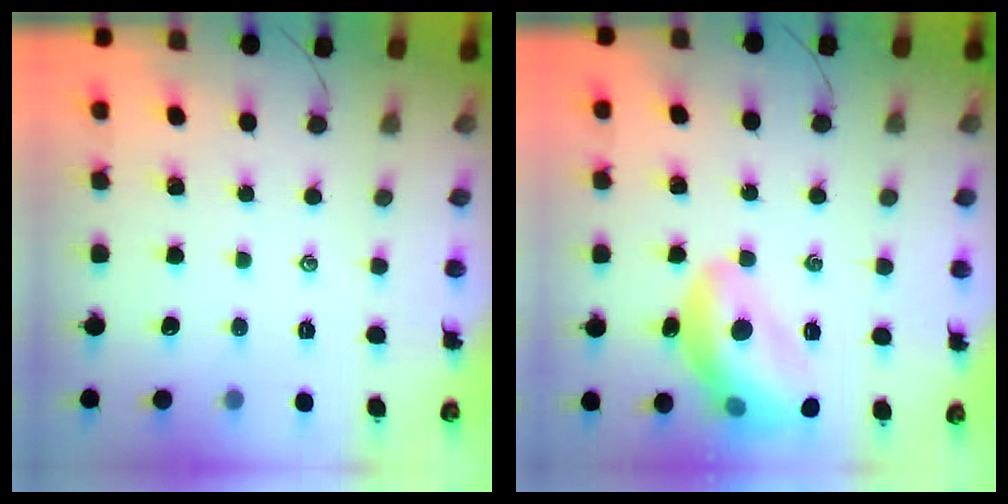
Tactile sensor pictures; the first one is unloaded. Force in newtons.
{"total": 15.0, "press": 14.9, "slide": 1.8}